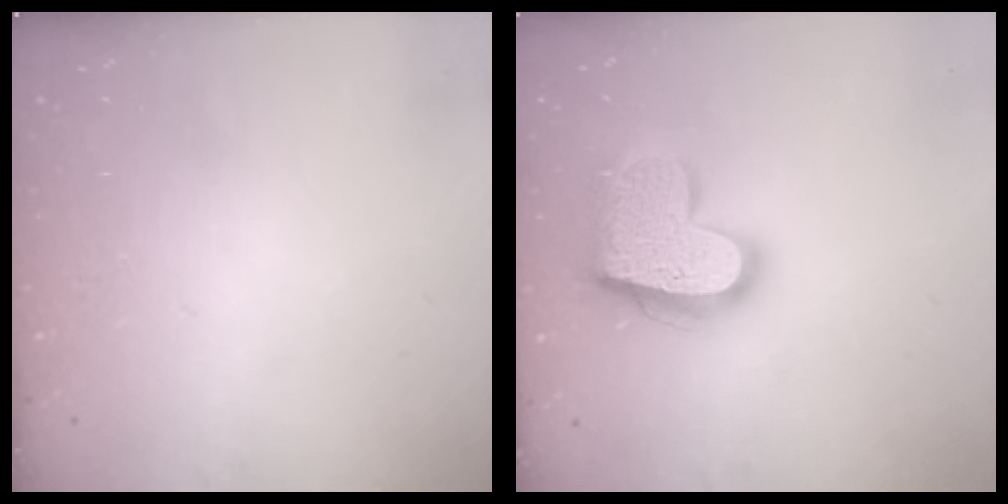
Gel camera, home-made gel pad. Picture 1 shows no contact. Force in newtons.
{"total": 20.1, "press": 20.0, "slide": 1.7}